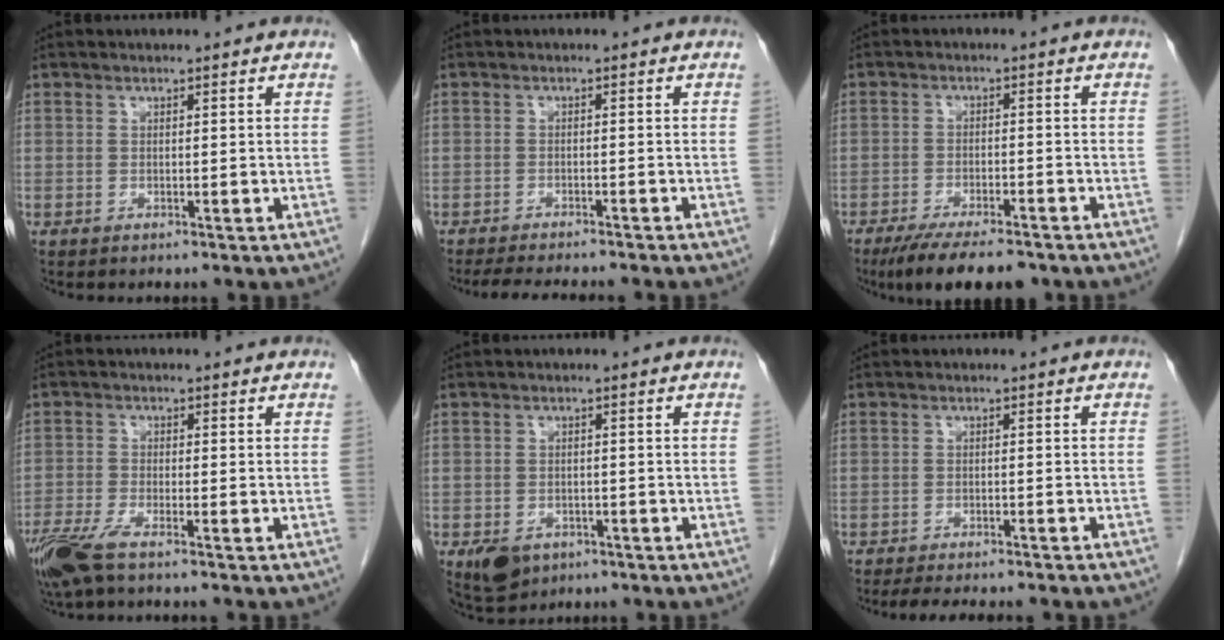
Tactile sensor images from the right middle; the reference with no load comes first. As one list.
[{"total": 10.6, "force": [-9.2, 1.4, 5.0], "torque": [-0.061, -0.013, -0.121]}, {"total": 10.2, "force": [-8.0, 2.6, 5.8], "torque": [-0.086, -0.014, -0.125]}, {"total": 6.4, "force": [-4.6, 0.8, 4.3], "torque": [-0.086, -0.016, -0.089]}, {"total": 5.1, "force": [-2.9, 3.5, 2.2], "torque": [-0.039, -0.003, -0.038]}, {"total": 11.1, "force": [-9.5, 2.3, 5.1], "torque": [-0.064, -0.008, -0.118]}]